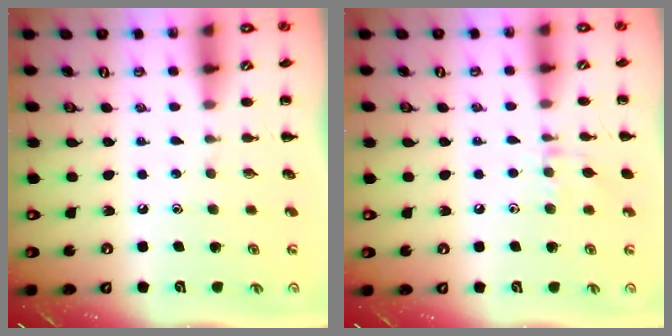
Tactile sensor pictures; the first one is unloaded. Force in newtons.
{"total": 7.1, "press": 7.0, "slide": 1.4}